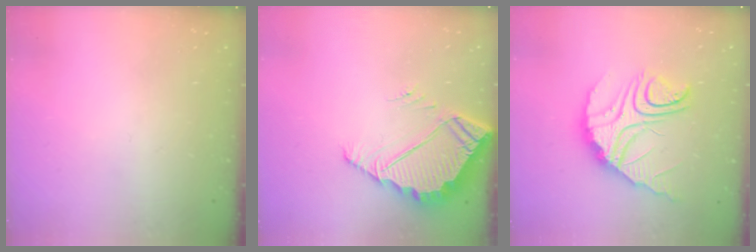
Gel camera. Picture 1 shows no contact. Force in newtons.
{"total": 4.5, "press": 4.5, "slide": 0.3}
{"total": 14.7, "press": 14.7, "slide": 1.1}